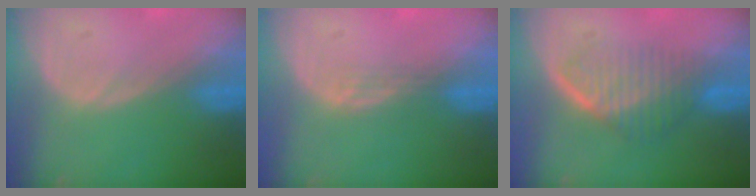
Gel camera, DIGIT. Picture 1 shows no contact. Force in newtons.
{"total": 1.8, "press": 1.3, "slide": 1.2}
{"total": 6.8, "press": 5.9, "slide": 3.4}